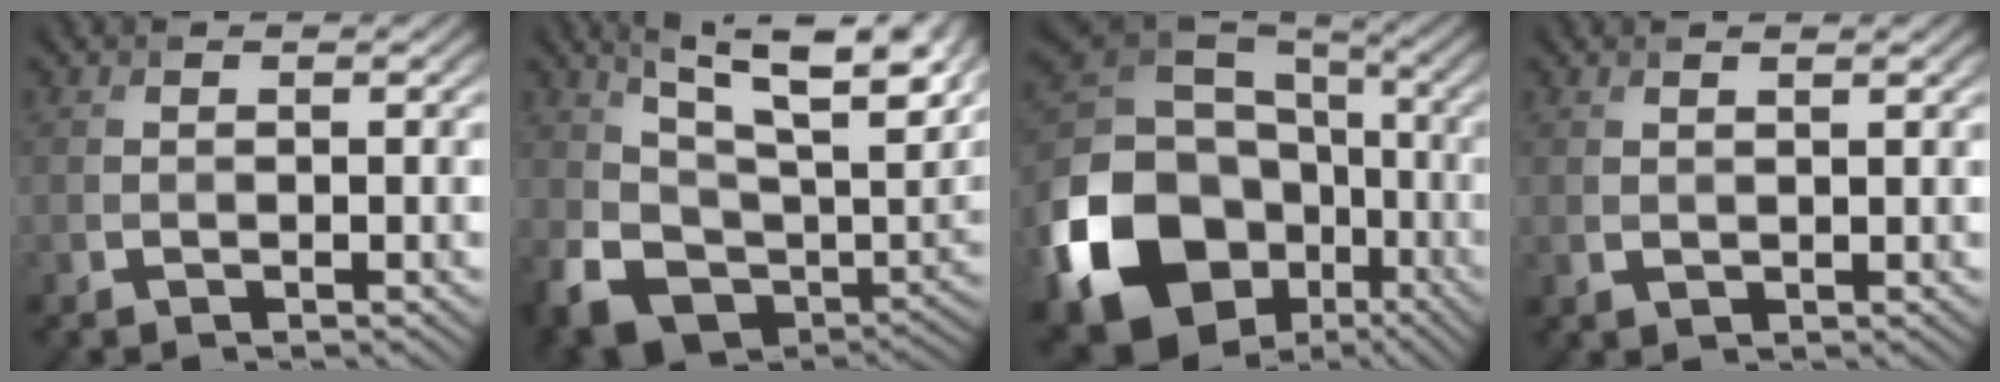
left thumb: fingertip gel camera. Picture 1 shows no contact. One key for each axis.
{"total": 15.4, "fx": 6.5, "fy": 7.7, "fz": 11.7, "tx": -0.246, "ty": -0.003, "tz": 0.132}
{"total": 20.3, "fx": -7.2, "fy": 15.7, "fz": 10.6, "tx": -0.273, "ty": -0.043, "tz": -0.132}
{"total": 1.2, "fx": 0.9, "fy": 0.2, "fz": 0.7, "tx": -0.019, "ty": -0.001, "tz": 0.018}